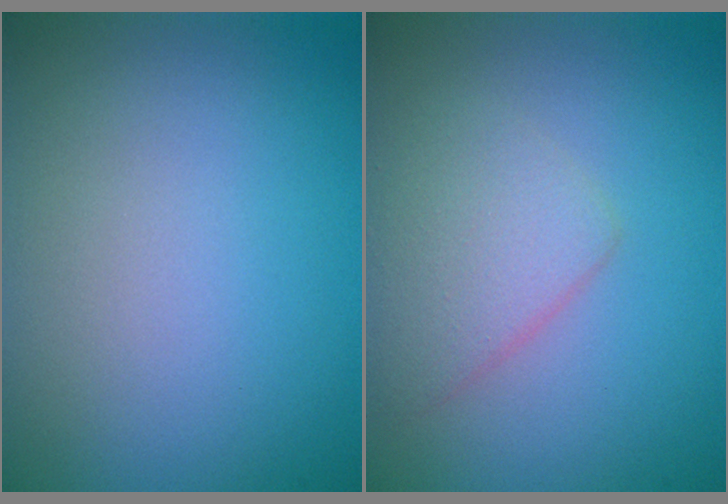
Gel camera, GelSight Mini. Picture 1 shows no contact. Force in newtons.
{"total": 2.8, "press": 2.8, "slide": 0.1}